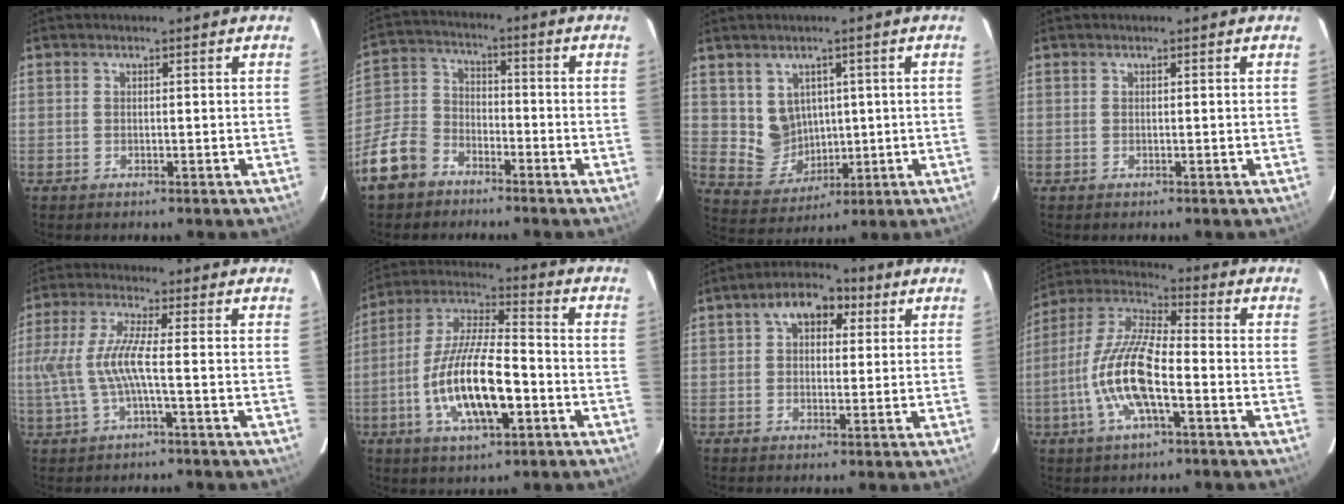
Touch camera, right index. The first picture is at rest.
{"total": 12.7, "force": [-8.1, 8.5, 4.7], "torque": [-0.132, 0.028, -0.153]}
{"total": 7.3, "force": [1.9, 6.8, 2.0], "torque": [-0.047, 0.002, 0.056]}
{"total": 0.0}
{"total": 7.9, "force": [-1.3, 0.8, 7.8], "torque": [-0.171, -0.001, -0.018]}
{"total": 16.3, "force": [-4.9, 5.1, 14.7], "torque": [-0.293, -0.004, -0.090]}
{"total": 7.5, "force": [2.8, 4.9, 4.9], "torque": [-0.079, 0.029, 0.042]}
{"total": 14.2, "force": [-4.4, 4.0, 12.9], "torque": [-0.268, -0.001, -0.091]}